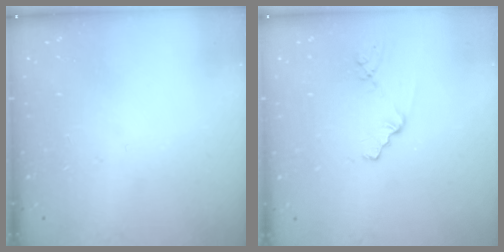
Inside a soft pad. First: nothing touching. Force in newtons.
{"total": 1.0, "press": 1.0, "slide": 0.2}